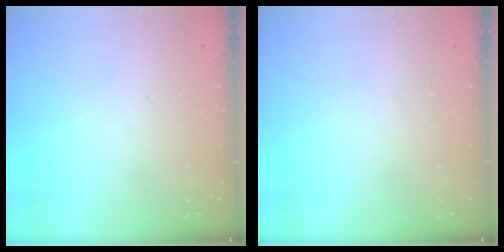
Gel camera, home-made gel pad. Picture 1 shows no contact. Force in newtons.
{"total": 0.0}